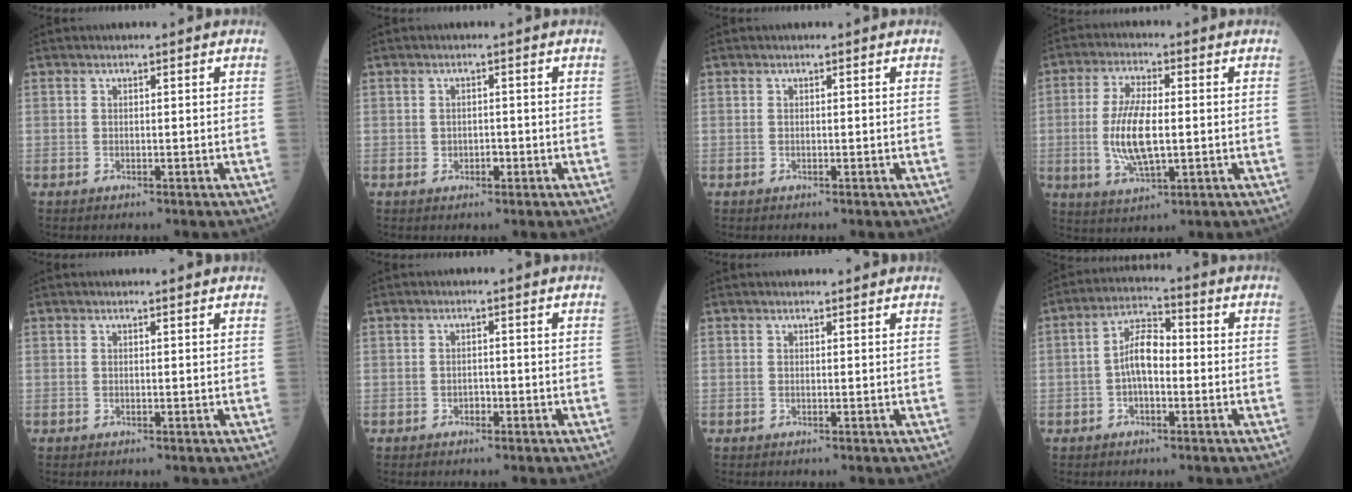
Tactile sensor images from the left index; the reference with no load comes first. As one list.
[{"total": 1.4, "force": [-0.5, 1.1, 0.7], "torque": [-0.009, 0.003, -0.005]}, {"total": 0.0}, {"total": 9.3, "force": [-0.6, 2.9, 8.8], "torque": [-0.189, -0.004, -0.010]}, {"total": 0.9, "force": [0.9, -0.2, 0.1], "torque": [-0.009, -0.004, 0.011]}, {"total": 1.0, "force": [-0.6, 0.7, 0.5], "torque": [-0.003, 0.004, -0.011]}, {"total": 1.1, "force": [1.1, 0.1, 0.1], "torque": [-0.008, 0.004, 0.013]}, {"total": 6.4, "force": [-0.7, 2.8, 5.7], "torque": [-0.115, 0.022, -0.020]}]